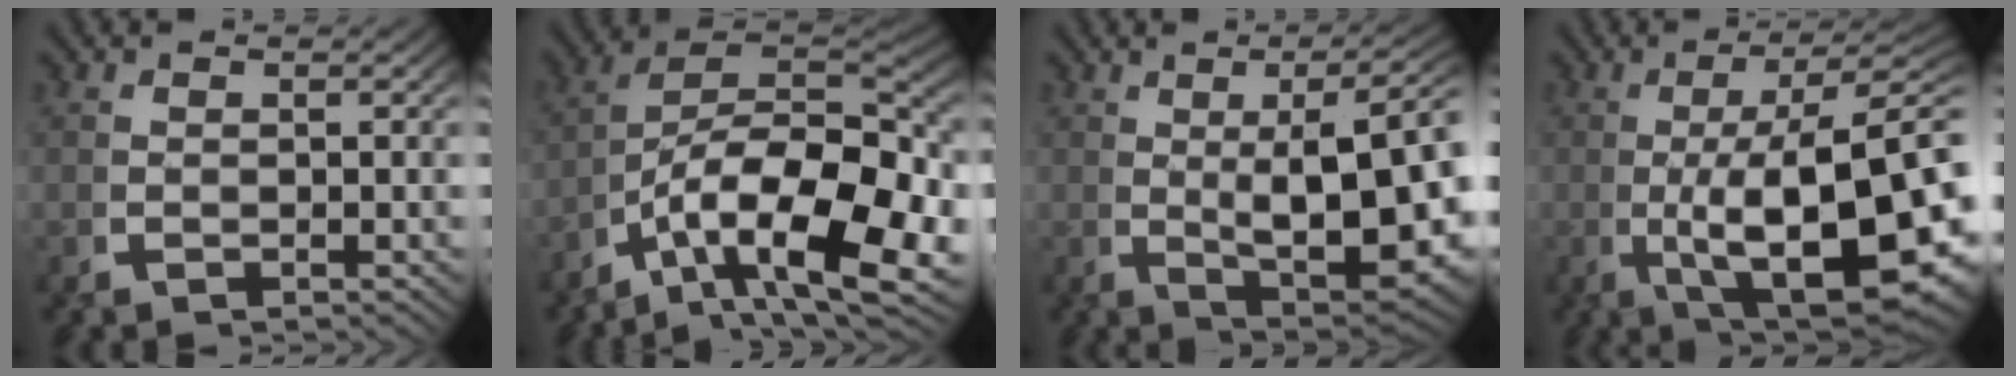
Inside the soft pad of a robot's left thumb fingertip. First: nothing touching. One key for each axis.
{"total": 17.1, "fx": -1.9, "fy": 10.7, "fz": 13.3, "tx": -0.207, "ty": -0.042, "tz": -0.017}
{"total": 11.9, "fx": -0.8, "fy": 5.5, "fz": 10.5, "tx": -0.163, "ty": -0.037, "tz": 0.020}
{"total": 15.9, "fx": -2.7, "fy": 7.9, "fz": 13.6, "tx": -0.249, "ty": -0.067, "tz": 0.004}